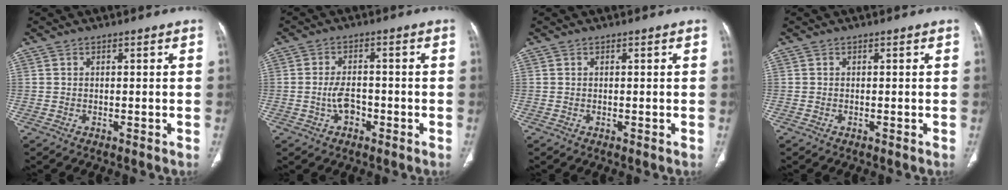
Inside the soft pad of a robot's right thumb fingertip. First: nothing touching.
{"total": 4.0, "force": [-1.4, 2.5, 2.8], "torque": [-0.047, 0.015, -0.024]}
{"total": 0.0}
{"total": 0.0}